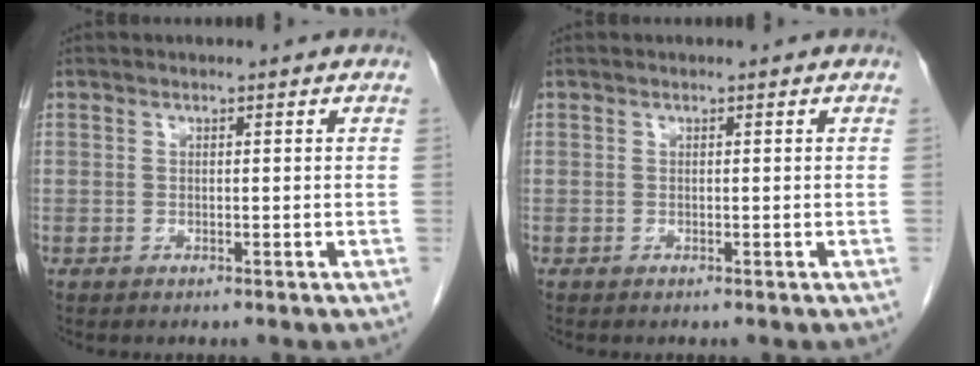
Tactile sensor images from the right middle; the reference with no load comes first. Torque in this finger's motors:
{"motor_torque": [0.20, -0.19, 0.04, 0.01]}